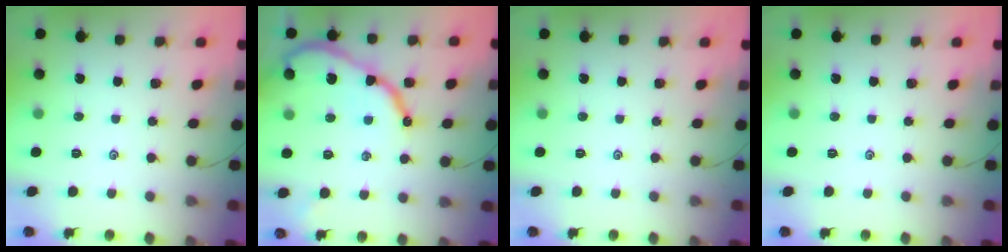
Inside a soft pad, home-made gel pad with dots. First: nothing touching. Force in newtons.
{"total": 12.2, "press": 12.1, "slide": 1.1}
{"total": 0.0}
{"total": 0.0}